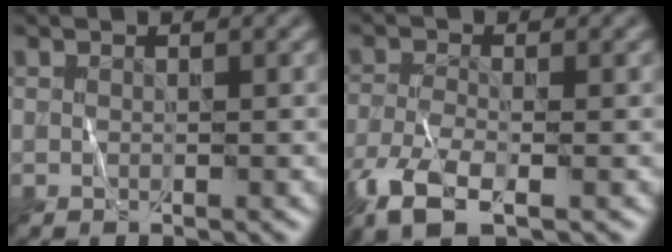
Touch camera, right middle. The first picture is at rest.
{"total": 6.0, "force": [-3.6, 2.2, 4.3], "torque": [-0.094, -0.017, -0.077]}